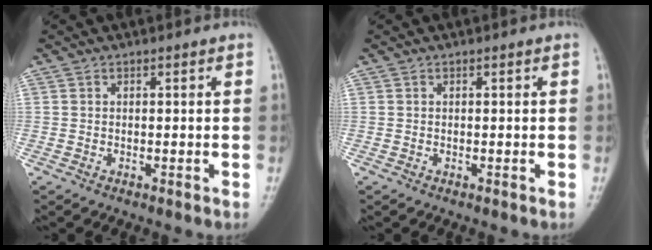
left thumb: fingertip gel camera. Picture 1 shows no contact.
{"total": 0.0}